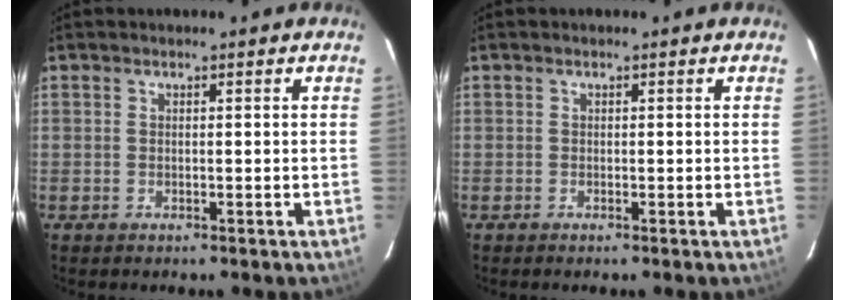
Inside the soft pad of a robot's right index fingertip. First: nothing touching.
{"total": 0.0}